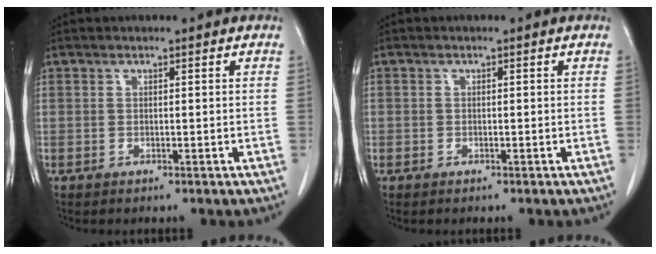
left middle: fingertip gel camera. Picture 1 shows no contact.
{"total": 0.7, "force": [-0.3, 0.6, 0.0], "torque": [-0.001, 0.005, -0.007]}